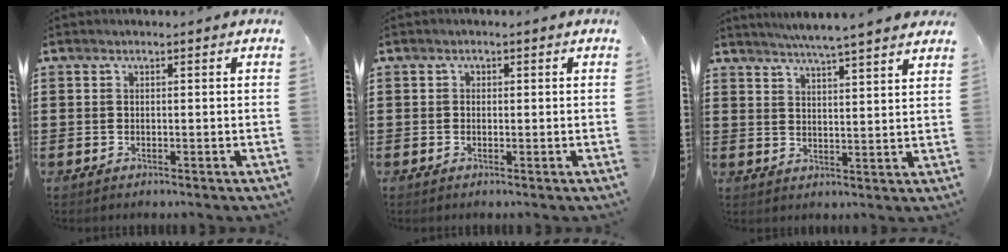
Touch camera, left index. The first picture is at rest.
{"total": 0.5, "force": [-0.2, 0.5, 0.1], "torque": [-0.005, 0.001, -0.003]}
{"total": 4.3, "force": [3.9, -0.9, 1.3], "torque": [-0.041, -0.019, 0.067]}